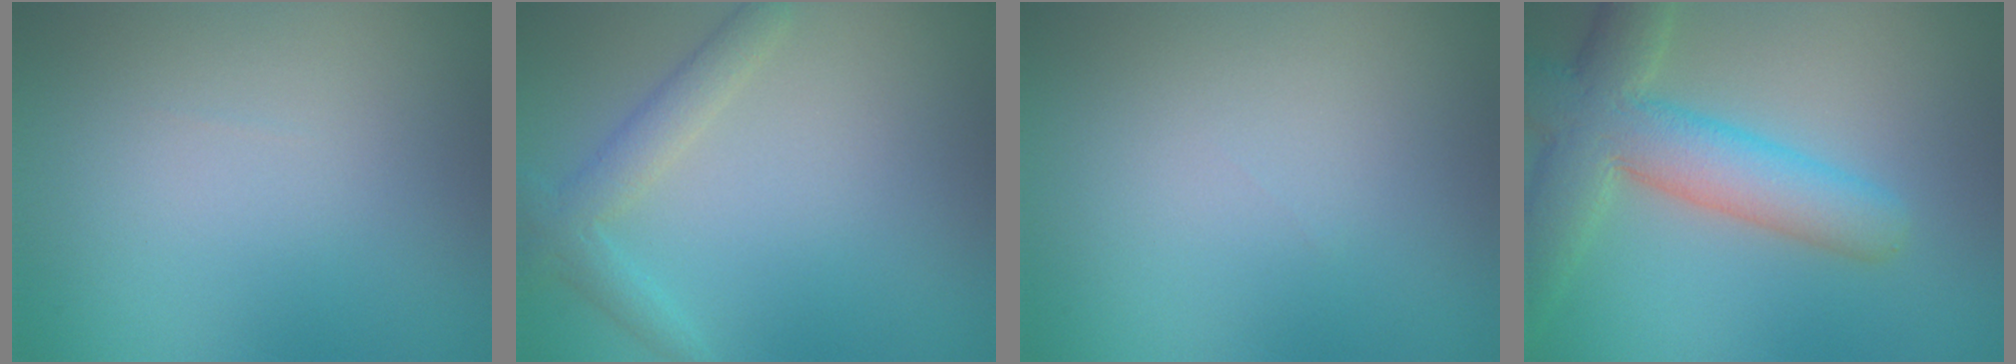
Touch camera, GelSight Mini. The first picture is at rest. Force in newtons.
{"total": 2.6, "press": 2.6, "slide": 0.1}
{"total": 0.0}
{"total": 7.6, "press": 7.5, "slide": 0.7}